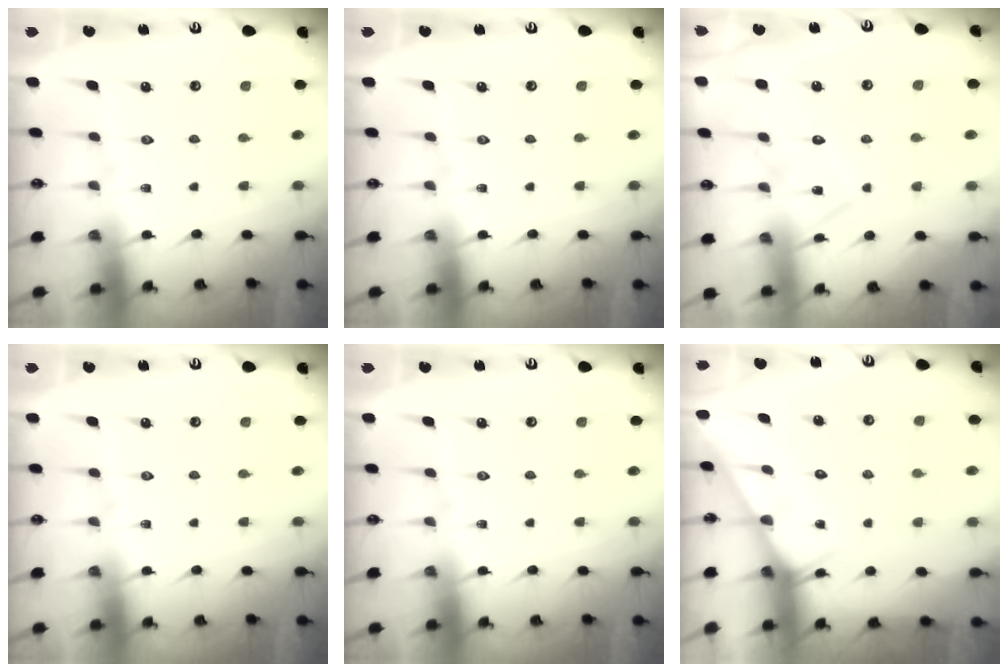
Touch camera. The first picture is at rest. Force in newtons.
{"total": 0.0}
{"total": 10.8, "press": 10.8, "slide": 0.6}
{"total": 0.0}
{"total": 0.0}
{"total": 5.5, "press": 5.5, "slide": 0.4}